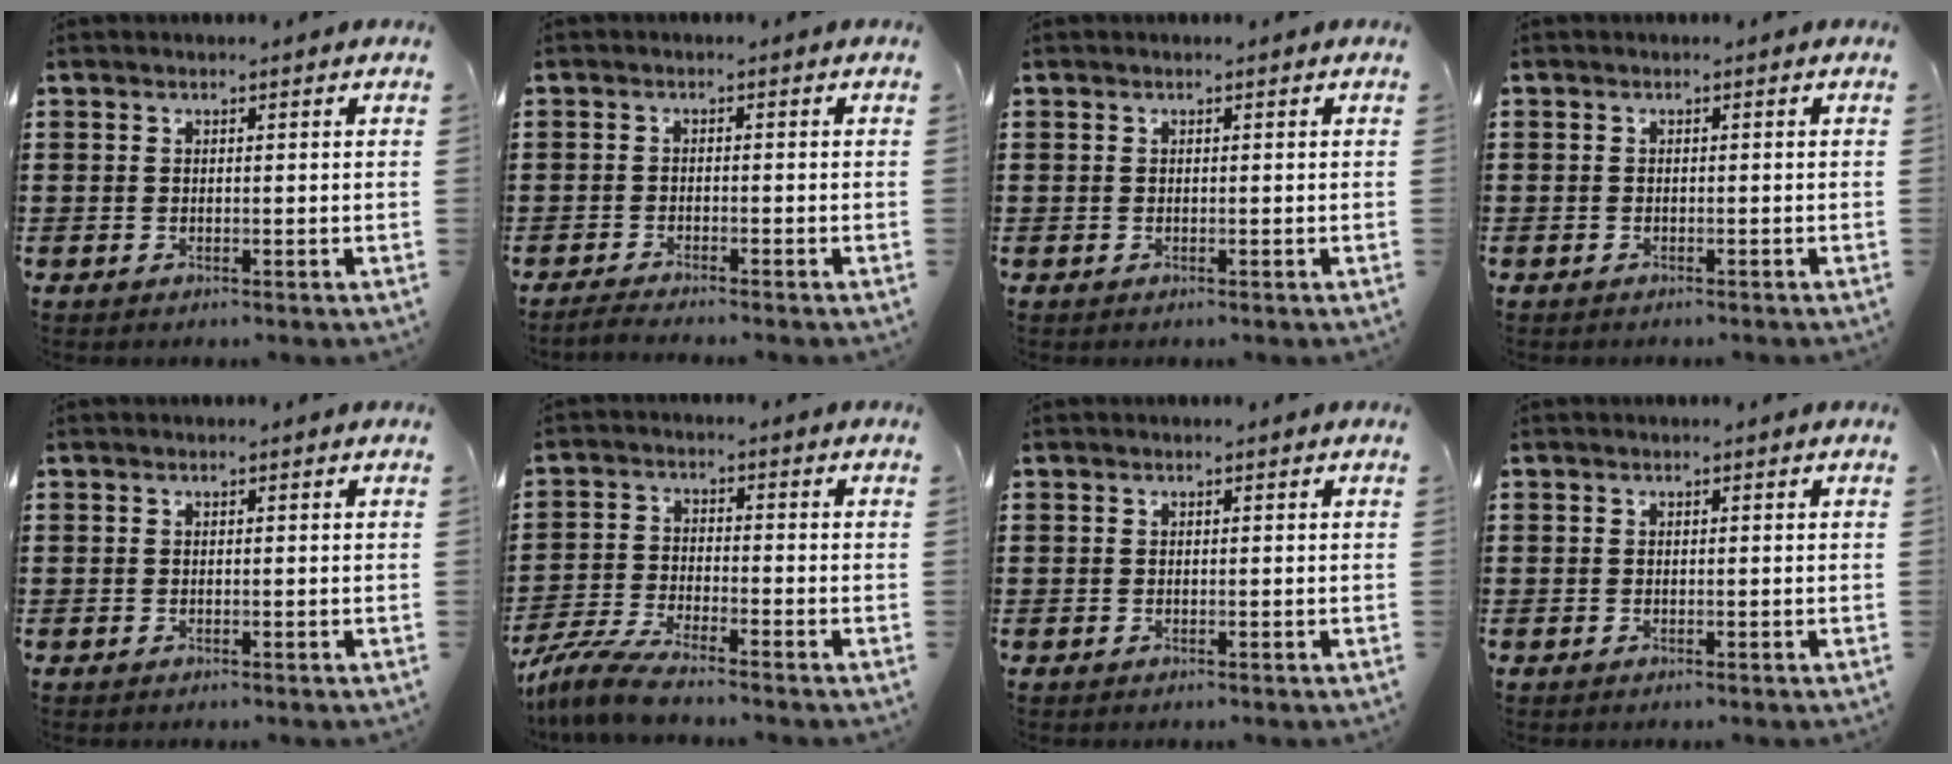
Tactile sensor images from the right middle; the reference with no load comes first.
{"total": 1.5, "force": [-1.5, -0.2, 0.4], "torque": [-0.007, 0.001, -0.028]}
{"total": 0.0}
{"total": 0.6, "force": [-0.5, 0.3, 0.0], "torque": [-0.002, 0.000, -0.011]}
{"total": 0.0}
{"total": 5.6, "force": [-5.1, 0.4, 2.4], "torque": [-0.067, -0.012, -0.103]}
{"total": 0.0}
{"total": 0.0}